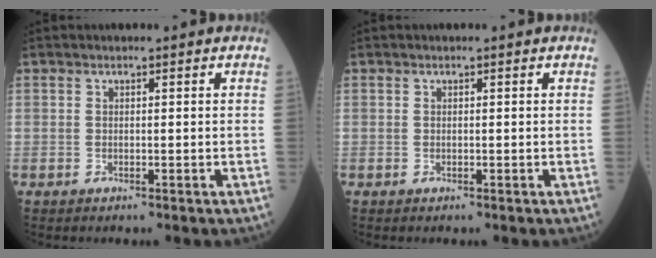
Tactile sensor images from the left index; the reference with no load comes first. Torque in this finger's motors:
{"motor_torque": [0.05, 0.09, 0.03, -0.01]}